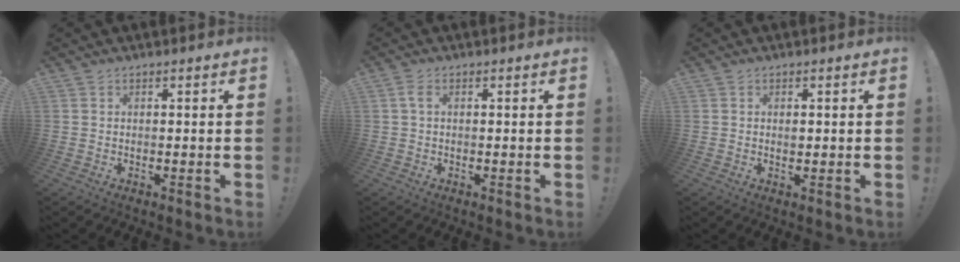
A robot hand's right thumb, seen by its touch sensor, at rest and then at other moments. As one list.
[{"total": 2.1, "force": [0.4, 1.2, 1.7], "torque": [-0.035, 0.007, 0.008]}, {"total": 1.0, "force": [0.0, 0.6, 0.7], "torque": [-0.003, -0.001, -0.004]}]